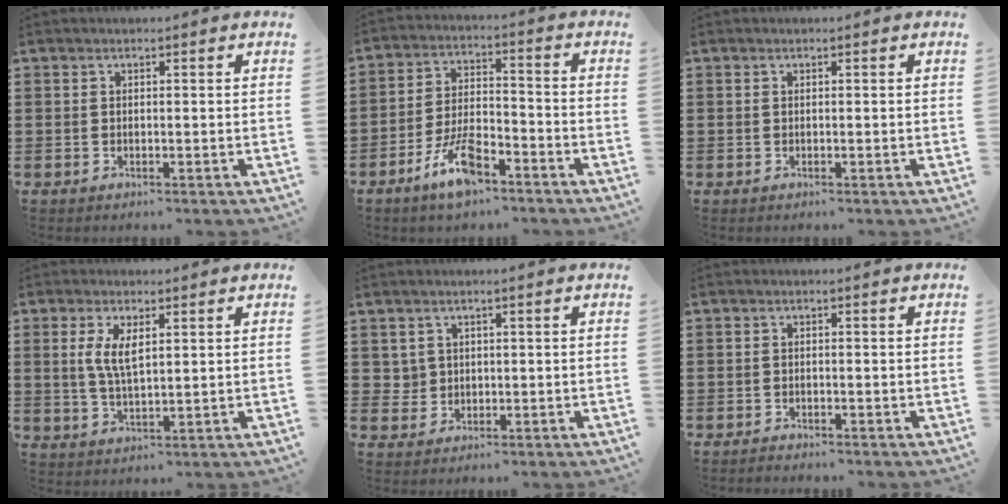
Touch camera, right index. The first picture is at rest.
{"total": 8.4, "force": [-5.3, 3.0, 5.9], "torque": [-0.130, 0.003, -0.098]}
{"total": 0.0}
{"total": 4.8, "force": [1.4, 1.9, 4.2], "torque": [-0.089, 0.006, 0.023]}
{"total": 2.0, "force": [0.7, 1.8, 0.2], "torque": [-0.013, 0.009, 0.011]}
{"total": 0.9, "force": [-0.9, 0.0, 0.0], "torque": [-0.003, 0.000, -0.018]}